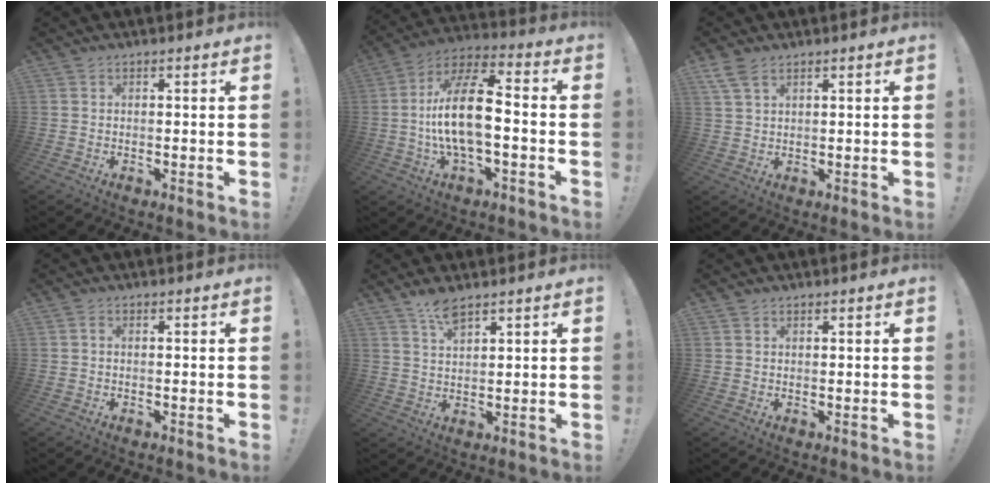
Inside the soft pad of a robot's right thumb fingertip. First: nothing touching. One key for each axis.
{"total": 16.5, "fx": -1.9, "fy": 6.5, "fz": 15.0, "tx": -0.275, "ty": 0.010, "tz": -0.037}
{"total": 4.9, "fx": 3.3, "fy": 2.1, "fz": 2.9, "tx": -0.057, "ty": -0.012, "tz": 0.065}
{"total": 0.7, "fx": -0.2, "fy": 0.4, "fz": 0.6, "tx": -0.015, "ty": 0.004, "tz": -0.004}
{"total": 5.3, "fx": 4.0, "fy": 1.5, "fz": 3.2, "tx": -0.057, "ty": -0.018, "tz": 0.070}
{"total": 0.7, "fx": 0.6, "fy": 0.4, "fz": 0.0, "tx": 0.006, "ty": -0.003, "tz": 0.011}